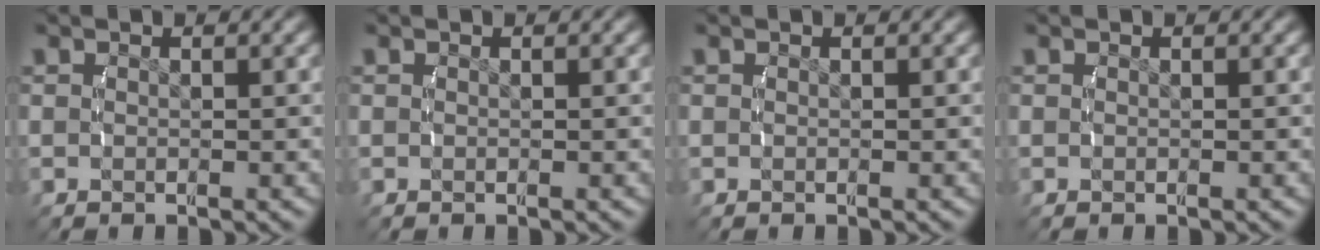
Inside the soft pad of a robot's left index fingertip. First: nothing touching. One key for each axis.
{"total": 0.0}
{"total": 0.0}
{"total": 0.0}